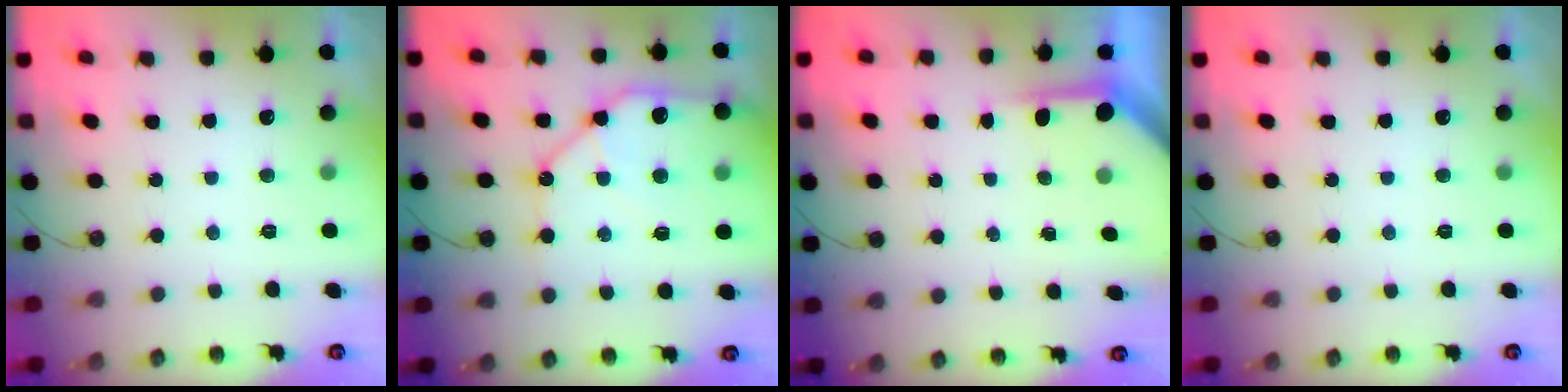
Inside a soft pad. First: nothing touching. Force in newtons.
{"total": 14.3, "press": 14.2, "slide": 2.0}
{"total": 3.7, "press": 3.7, "slide": 0.4}
{"total": 0.0}